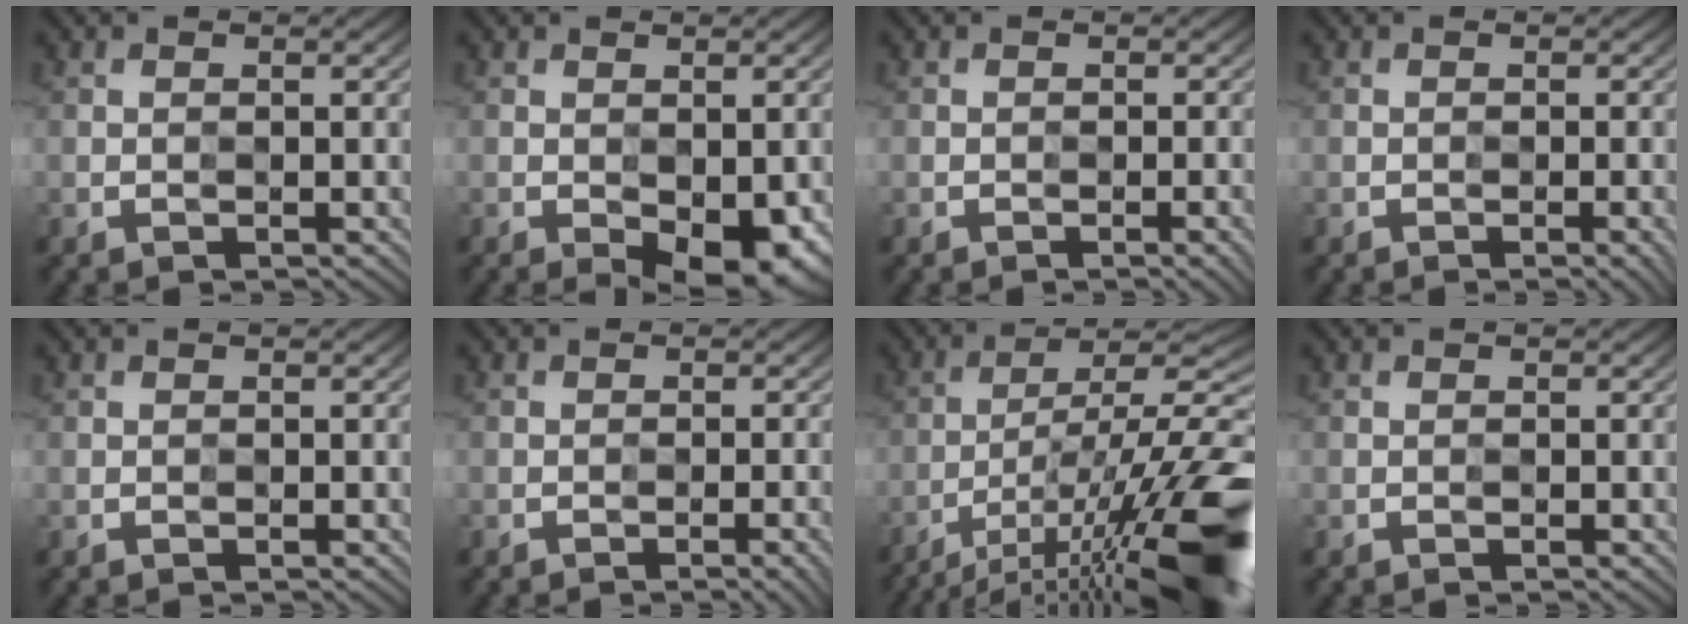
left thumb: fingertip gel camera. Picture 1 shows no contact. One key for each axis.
{"total": 5.6, "fx": -2.9, "fy": 2.5, "fz": 4.0, "tx": -0.066, "ty": -0.019, "tz": -0.032}
{"total": 2.7, "fx": -1.8, "fy": 0.4, "fz": 1.9, "tx": -0.018, "ty": -0.004, "tz": -0.020}
{"total": 2.3, "fx": -1.6, "fy": 0.2, "fz": 1.7, "tx": -0.015, "ty": -0.003, "tz": -0.018}
{"total": 0.0}
{"total": 3.3, "fx": -2.2, "fy": 0.5, "fz": 2.4, "tx": -0.019, "ty": -0.005, "tz": -0.021}
{"total": 16.9, "fx": -9.8, "fy": 3.9, "fz": 13.1, "tx": -0.203, "ty": -0.004, "tz": -0.165}
{"total": 0.0}